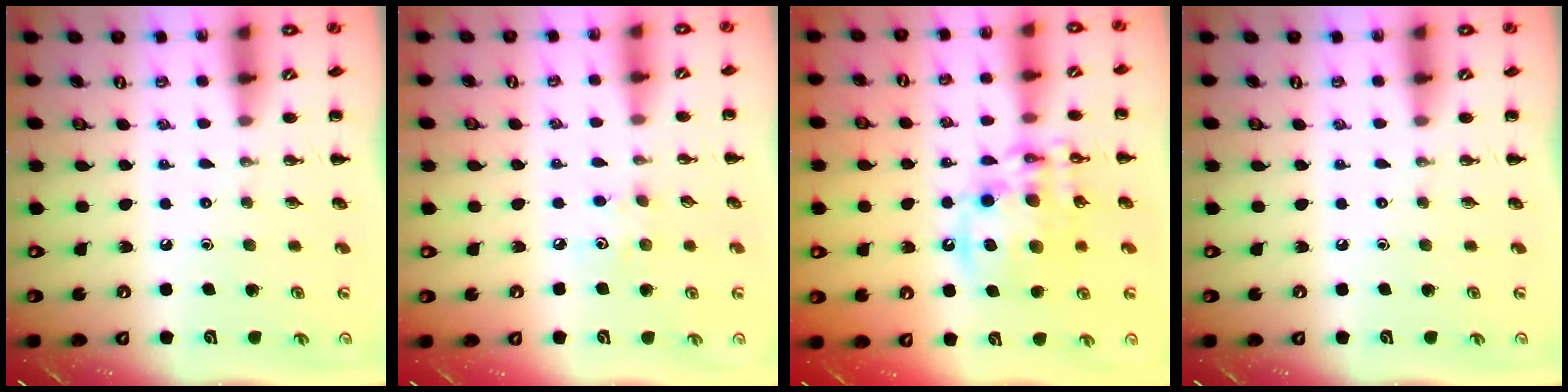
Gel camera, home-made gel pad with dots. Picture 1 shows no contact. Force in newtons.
{"total": 4.1, "press": 4.0, "slide": 1.0}
{"total": 14.3, "press": 13.9, "slide": 3.0}
{"total": 0.0}